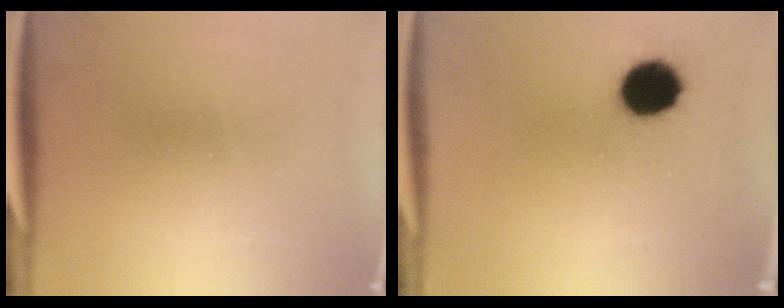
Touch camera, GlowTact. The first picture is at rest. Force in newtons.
{"total": 11.4}